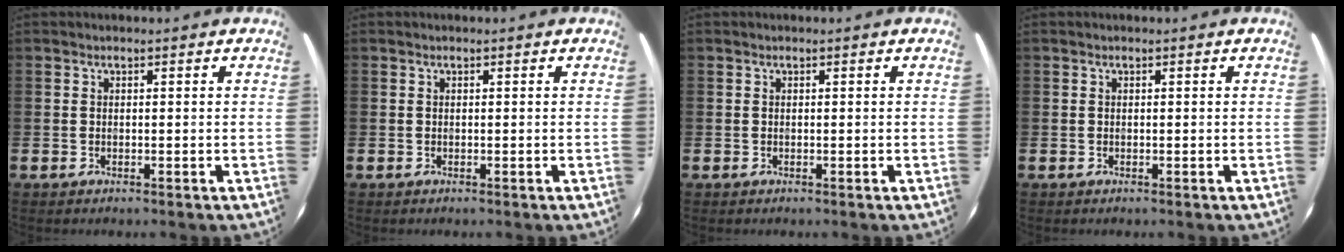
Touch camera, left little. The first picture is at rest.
{"total": 0.0}
{"total": 0.0}
{"total": 0.0}